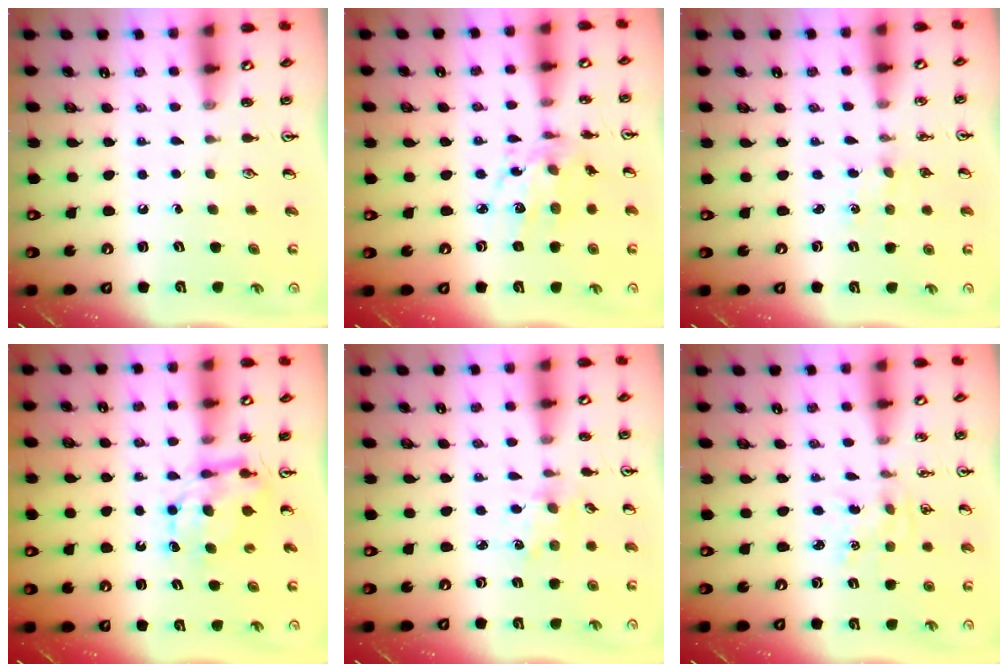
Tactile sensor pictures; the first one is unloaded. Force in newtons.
{"total": 9.4, "press": 9.4, "slide": 0.6}
{"total": 0.0}
{"total": 7.0, "press": 7.0, "slide": 0.6}
{"total": 1.9, "press": 1.9, "slide": 0.3}
{"total": 0.6, "press": 0.6, "slide": 0.1}